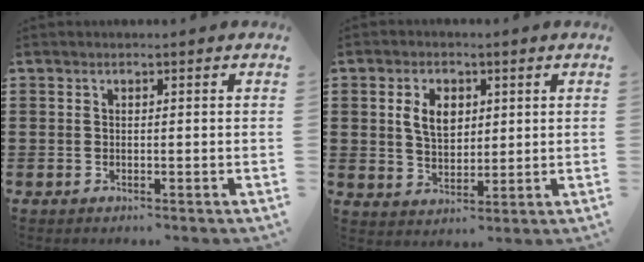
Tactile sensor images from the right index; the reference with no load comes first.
{"total": 5.3, "force": [1.5, 3.4, 3.7], "torque": [-0.083, 0.007, 0.022]}